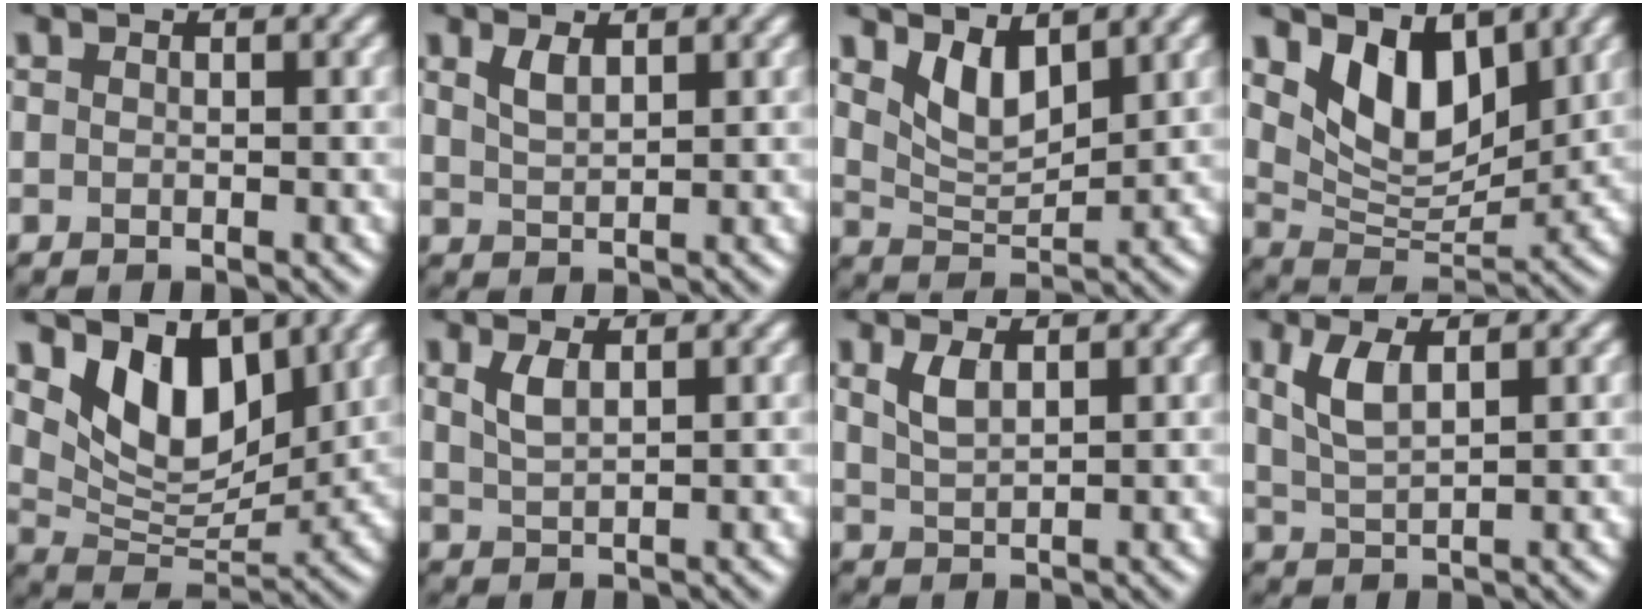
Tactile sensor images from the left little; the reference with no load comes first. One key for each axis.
{"total": 1.8, "fx": 1.2, "fy": 0.6, "fz": 1.2, "tx": -0.028, "ty": 0.000, "tz": 0.026}
{"total": 3.8, "fx": 2.2, "fy": 1.7, "fz": 2.6, "tx": -0.058, "ty": -0.009, "tz": 0.046}
{"total": 6.3, "fx": 3.4, "fy": 3.4, "fz": 4.0, "tx": -0.079, "ty": -0.019, "tz": 0.058}
{"total": 6.9, "fx": 3.6, "fy": 3.9, "fz": 4.4, "tx": -0.082, "ty": -0.018, "tz": 0.062}
{"total": 1.9, "fx": 1.0, "fy": 0.7, "fz": 1.5, "tx": -0.035, "ty": 0.000, "tz": 0.023}
{"total": 2.1, "fx": 1.1, "fy": 0.8, "fz": 1.6, "tx": -0.038, "ty": 0.001, "tz": 0.026}
{"total": 3.1, "fx": 1.3, "fy": 1.1, "fz": 2.6, "tx": -0.061, "ty": 0.001, "tz": 0.030}